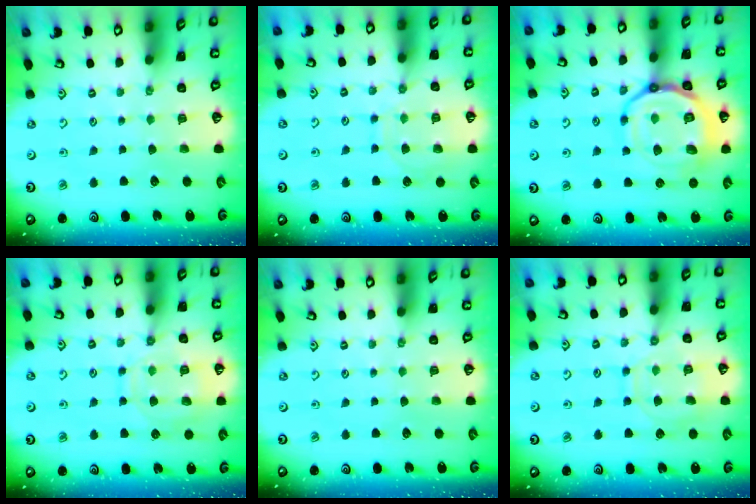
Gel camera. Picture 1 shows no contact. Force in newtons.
{"total": 9.8, "press": 9.8, "slide": 0.9}
{"total": 20.8, "press": 20.7, "slide": 2.0}
{"total": 12.4, "press": 12.3, "slide": 1.1}
{"total": 0.0}
{"total": 10.7, "press": 10.7, "slide": 1.0}